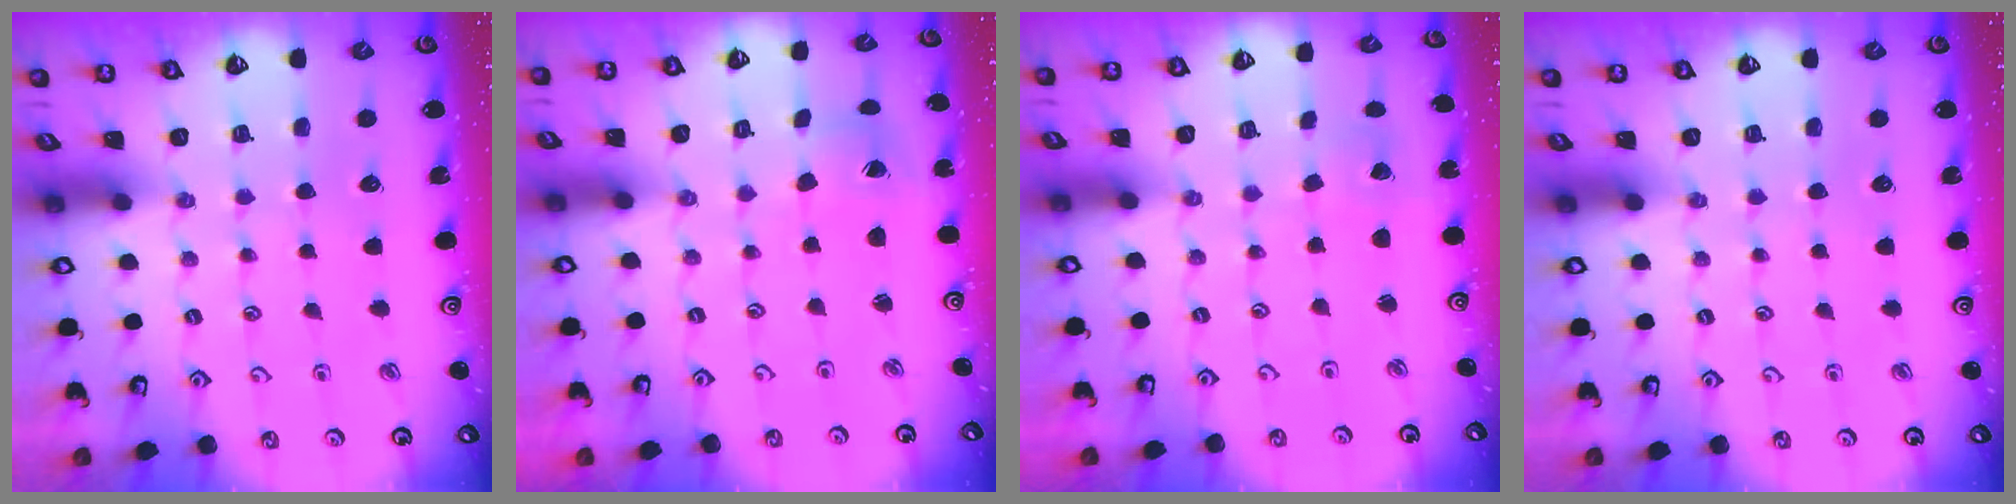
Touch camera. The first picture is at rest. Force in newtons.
{"total": 1.3, "press": 1.3, "slide": 0.1}
{"total": 2.2, "press": 2.2, "slide": 0.1}
{"total": 0.0}